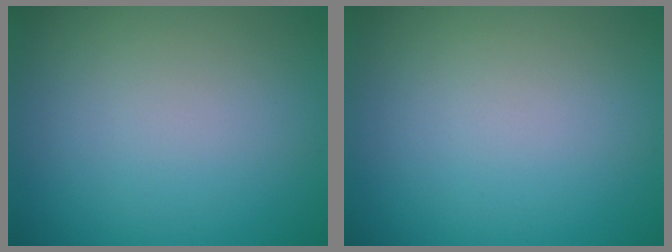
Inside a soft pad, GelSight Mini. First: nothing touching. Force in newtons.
{"total": 0.0}